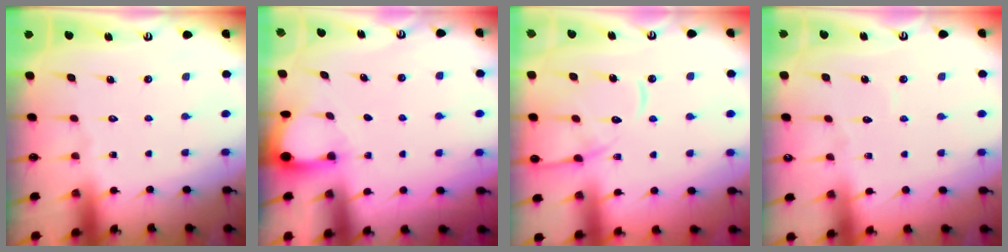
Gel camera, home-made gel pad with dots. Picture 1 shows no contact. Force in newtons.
{"total": 2.8, "press": 2.8, "slide": 0.3}
{"total": 13.2, "press": 13.2, "slide": 1.2}
{"total": 2.8, "press": 2.8, "slide": 0.3}